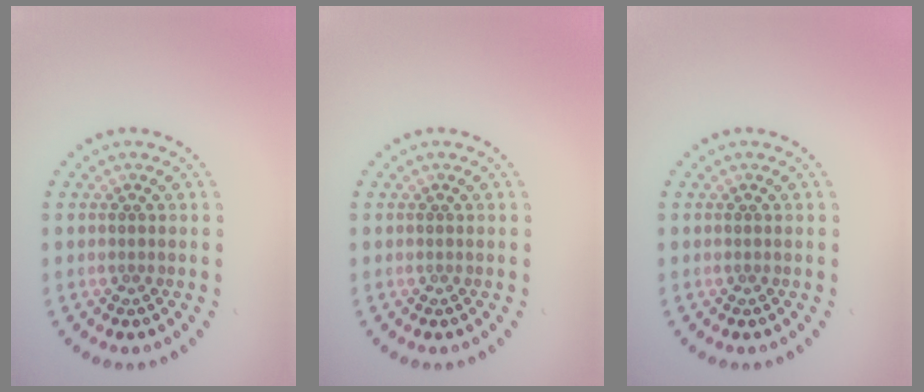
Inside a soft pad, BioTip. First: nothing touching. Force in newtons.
{"total": 0.0}
{"total": 0.0}